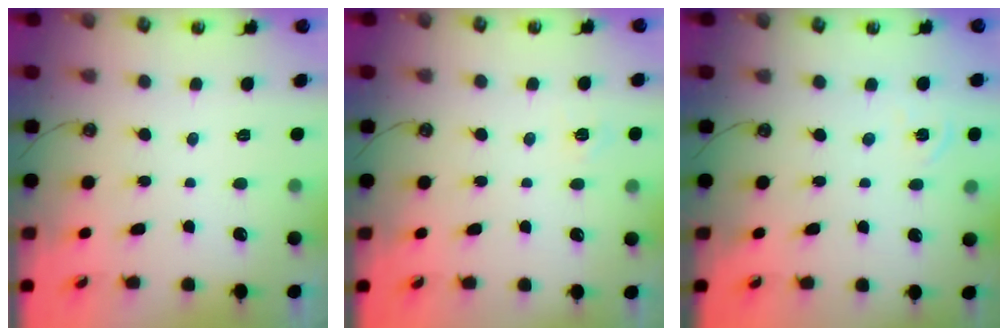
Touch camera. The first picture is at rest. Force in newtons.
{"total": 5.1, "press": 5.1, "slide": 0.4}
{"total": 3.8, "press": 3.8, "slide": 0.5}